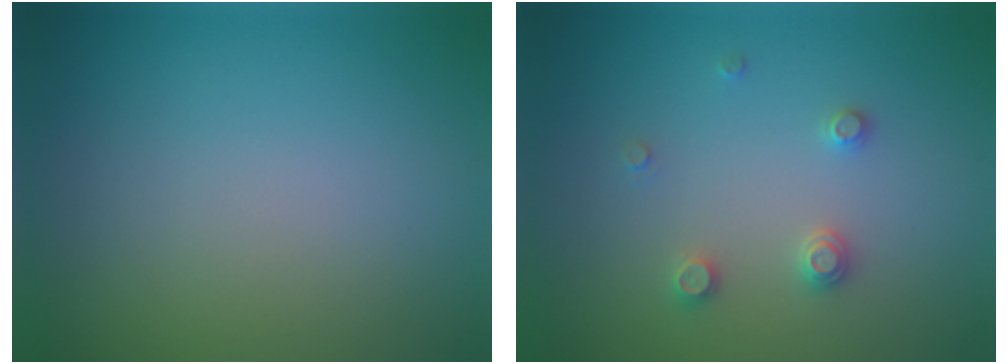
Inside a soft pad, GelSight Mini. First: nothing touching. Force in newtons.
{"total": 1.8, "press": 1.7, "slide": 0.3}